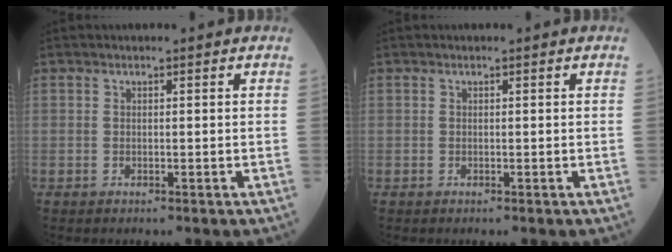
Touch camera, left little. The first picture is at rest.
{"total": 0.0}